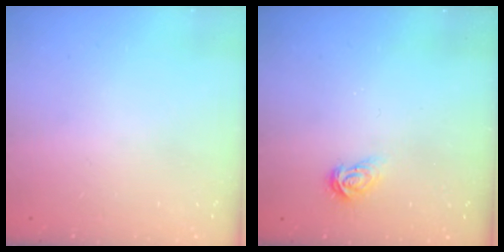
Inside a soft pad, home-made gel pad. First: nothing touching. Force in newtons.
{"total": 3.4, "press": 3.4, "slide": 0.4}